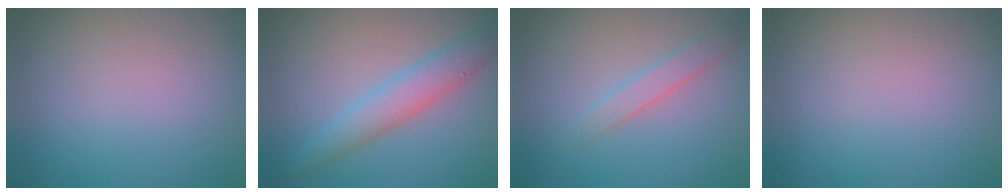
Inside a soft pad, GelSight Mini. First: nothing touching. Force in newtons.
{"total": 3.4, "press": 3.4, "slide": 0.1}
{"total": 1.6, "press": 1.6, "slide": 0.1}
{"total": 0.0}